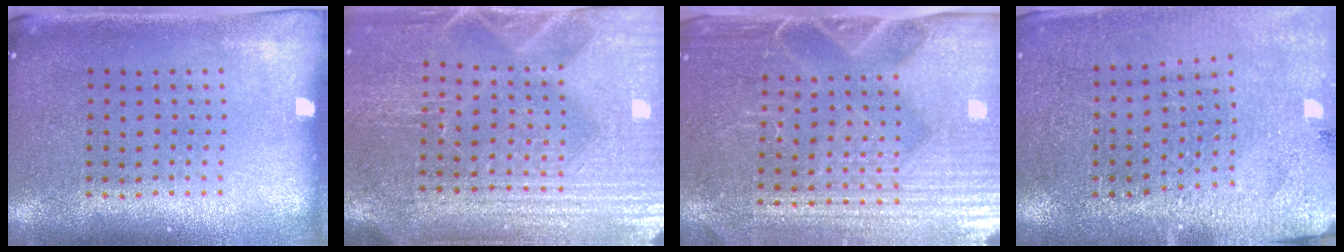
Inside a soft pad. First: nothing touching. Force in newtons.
{"total": 4.2, "press": 3.9, "slide": 1.5}
{"total": 4.7, "press": 4.4, "slide": 1.8}
{"total": 2.8, "press": 2.8, "slide": 0.1}